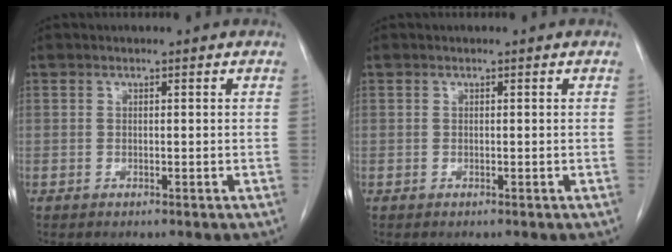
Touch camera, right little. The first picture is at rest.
{"total": 0.0}